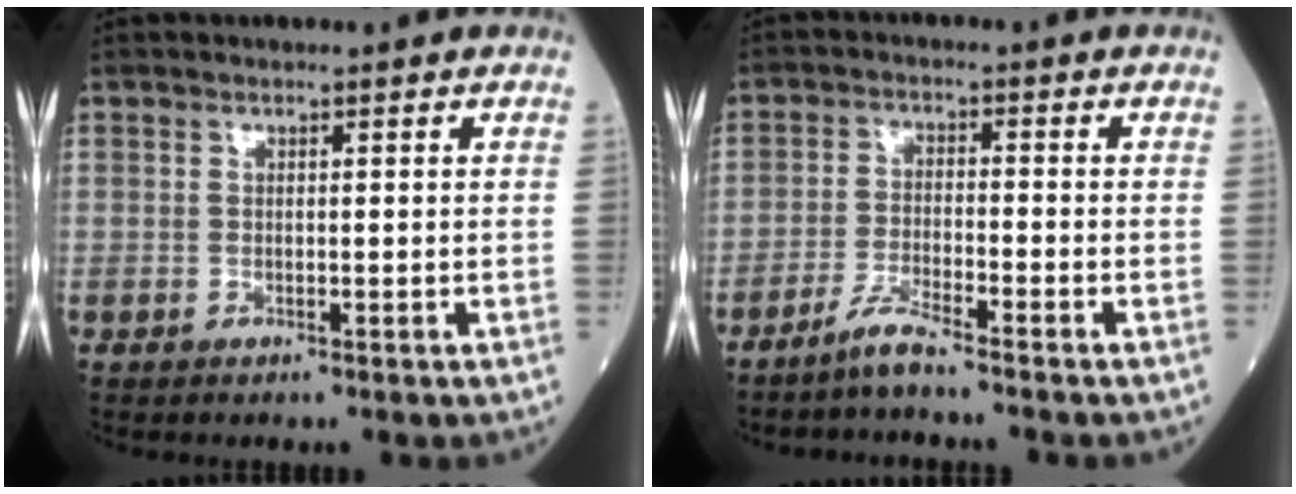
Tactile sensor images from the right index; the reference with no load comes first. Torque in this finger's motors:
{"motor_torque": [0.22, -0.10, 0.16, 0.04]}